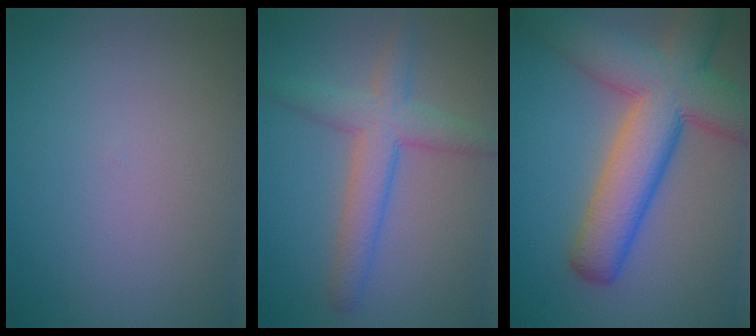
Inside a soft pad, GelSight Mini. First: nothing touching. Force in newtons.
{"total": 4.6, "press": 4.6, "slide": 0.1}
{"total": 10.8, "press": 10.8, "slide": 0.5}